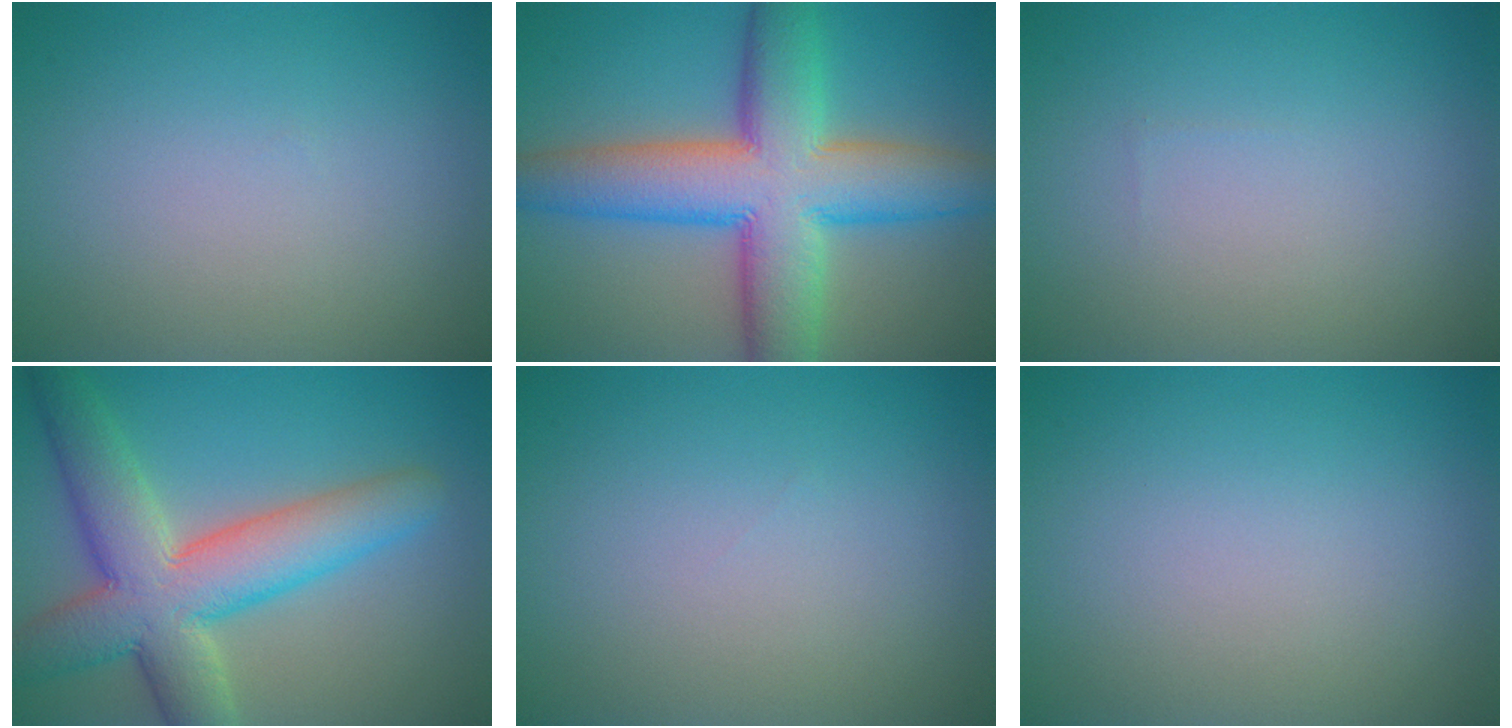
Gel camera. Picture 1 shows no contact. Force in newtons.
{"total": 11.8, "press": 11.8, "slide": 0.3}
{"total": 0.0}
{"total": 9.5, "press": 9.5, "slide": 0.7}
{"total": 0.0}
{"total": 0.0}